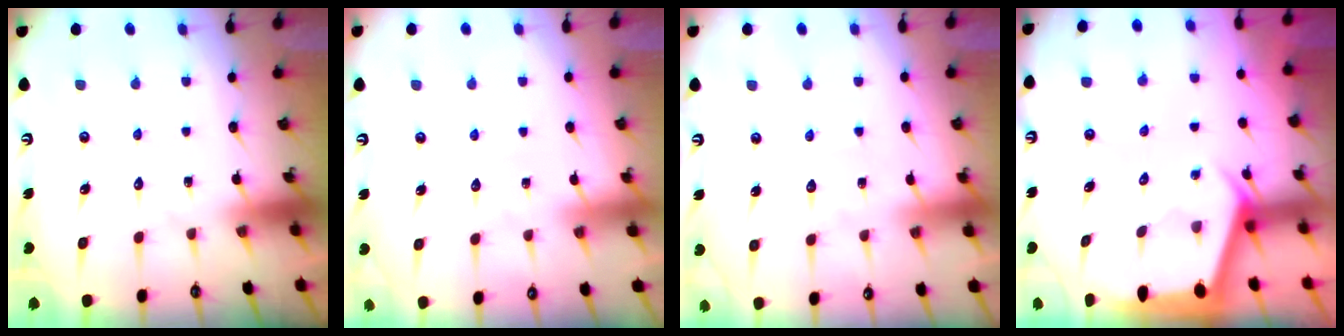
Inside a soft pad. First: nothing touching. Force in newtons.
{"total": 2.4, "press": 2.4, "slide": 0.4}
{"total": 4.0, "press": 4.0, "slide": 0.4}
{"total": 2.3, "press": 2.3, "slide": 0.3}